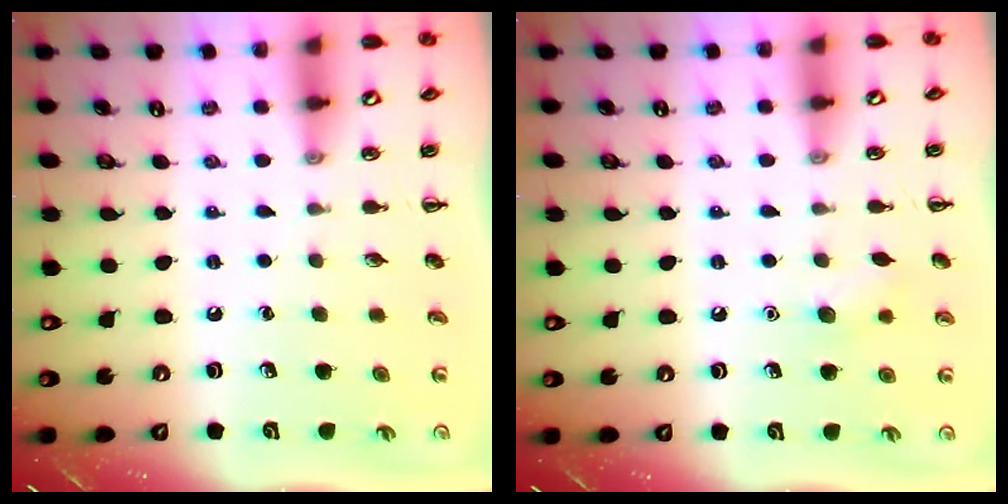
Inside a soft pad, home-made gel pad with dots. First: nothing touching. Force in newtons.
{"total": 5.9, "press": 5.8, "slide": 1.4}